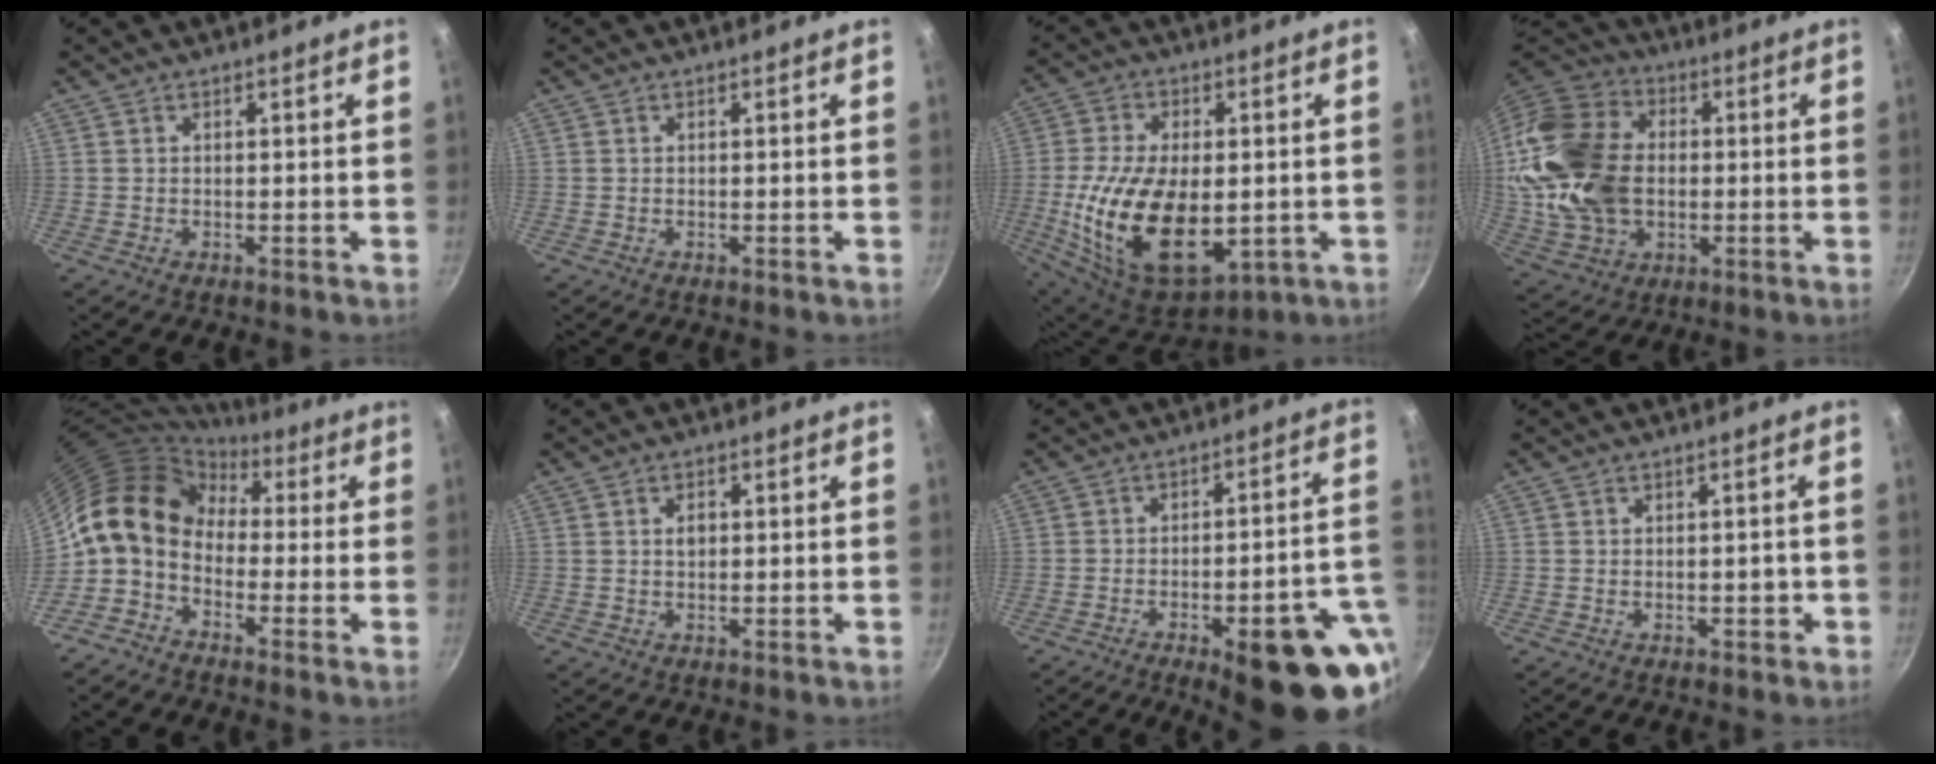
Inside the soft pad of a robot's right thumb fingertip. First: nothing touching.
{"total": 0.0}
{"total": 21.8, "force": [-2.5, 12.6, 17.6], "torque": [-0.317, -0.008, -0.027]}
{"total": 22.5, "force": [0.6, 16.5, 15.3], "torque": [-0.285, 0.024, 0.020]}
{"total": 12.2, "force": [0.1, 9.3, 8.0], "torque": [-0.117, 0.035, -0.023]}
{"total": 2.0, "force": [0.3, 1.4, 1.5], "torque": [-0.019, 0.002, 0.005]}
{"total": 21.9, "force": [-9.4, 7.3, 18.3], "torque": [-0.172, 0.030, -0.120]}
{"total": 1.6, "force": [-0.5, 1.1, 1.1], "torque": [0.000, 0.010, -0.007]}